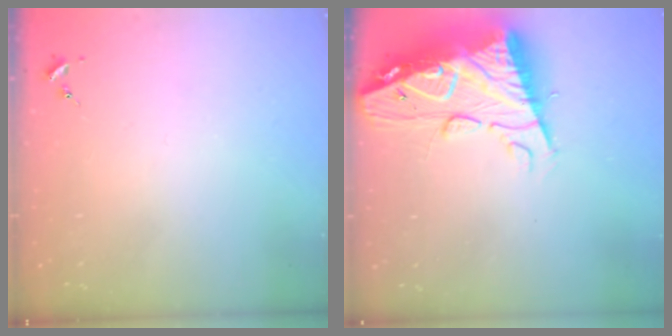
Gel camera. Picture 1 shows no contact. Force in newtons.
{"total": 17.9, "press": 17.8, "slide": 1.7}